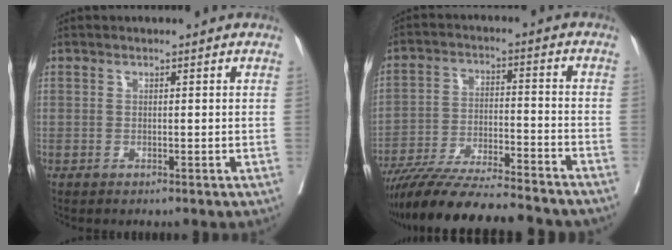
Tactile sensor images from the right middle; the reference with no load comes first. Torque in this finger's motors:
{"motor_torque": [1.04, -1.09, 0.54, 0.11]}